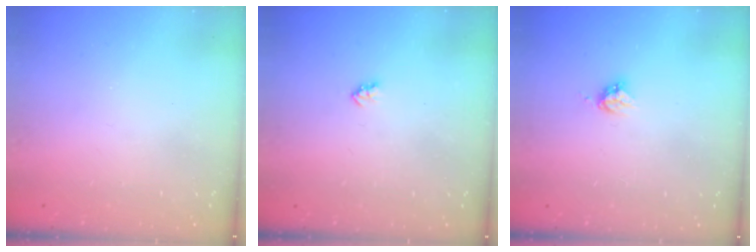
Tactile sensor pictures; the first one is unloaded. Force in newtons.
{"total": 2.0, "press": 2.0, "slide": 0.3}
{"total": 3.9, "press": 3.9, "slide": 0.1}